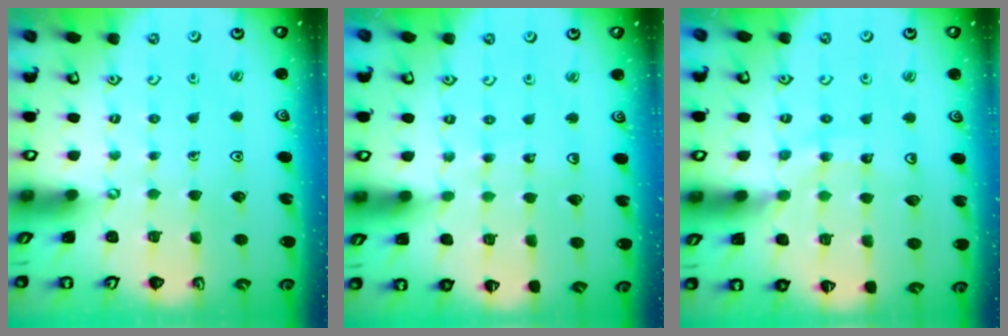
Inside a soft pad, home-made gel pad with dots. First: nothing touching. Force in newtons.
{"total": 3.7, "press": 3.7, "slide": 0.4}
{"total": 11.7, "press": 11.6, "slide": 1.4}